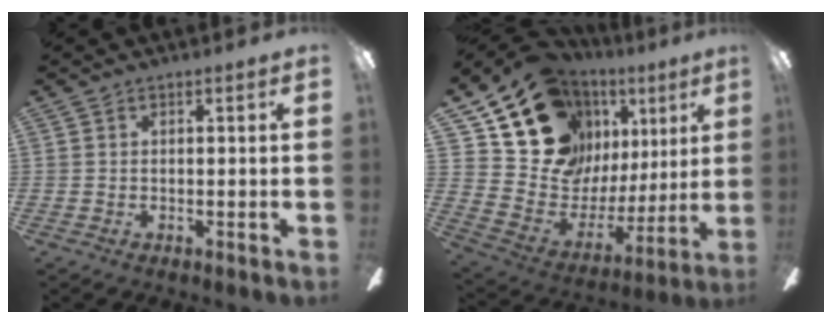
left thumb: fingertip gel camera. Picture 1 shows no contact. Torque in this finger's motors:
{"motor_torque": [1.95, 3.05, 0.18, -0.23, 0.16]}